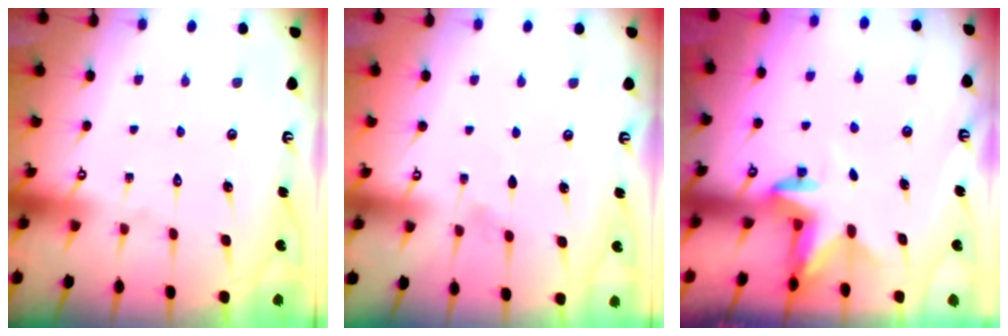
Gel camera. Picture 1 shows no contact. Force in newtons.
{"total": 4.3, "press": 3.7, "slide": 2.2}
{"total": 2.9, "press": 2.9, "slide": 0.7}